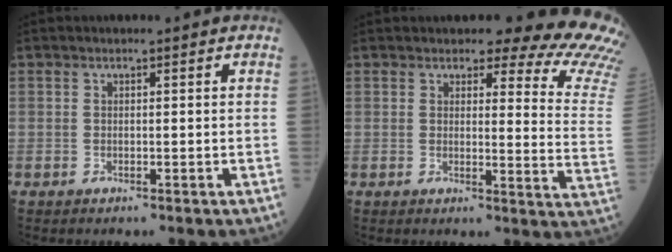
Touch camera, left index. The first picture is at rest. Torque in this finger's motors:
{"motor_torque": [0.41, -0.93, 0.40, 0.10]}